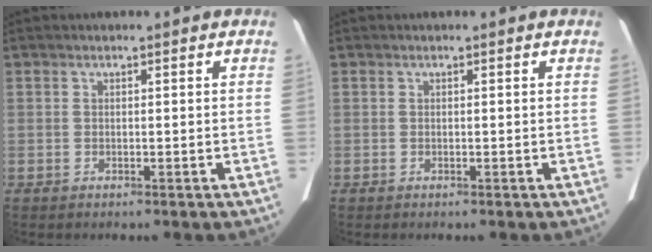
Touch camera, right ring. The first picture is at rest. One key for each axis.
{"total": 0.0}